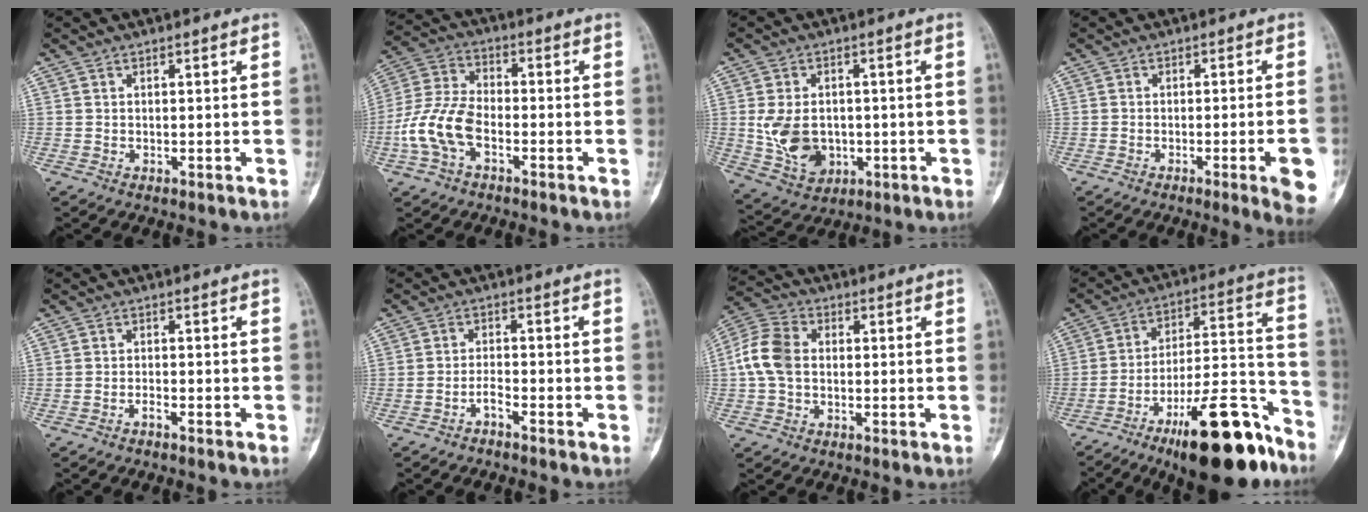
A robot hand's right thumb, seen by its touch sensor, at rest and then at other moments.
{"total": 10.9, "force": [-3.8, 6.2, 8.1], "torque": [-0.176, 0.030, -0.079]}
{"total": 9.8, "force": [-0.7, 7.3, 6.6], "torque": [-0.105, 0.000, 0.007]}
{"total": 7.7, "force": [-2.9, 0.5, 7.1], "torque": [-0.089, 0.001, -0.038]}
{"total": 0.9, "force": [-0.9, -0.1, 0.2], "torque": [-0.007, 0.007, -0.021]}
{"total": 1.9, "force": [-1.7, 0.1, 0.8], "torque": [-0.020, 0.017, -0.038]}
{"total": 8.5, "force": [0.0, 6.2, 5.8], "torque": [-0.120, 0.024, -0.009]}
{"total": 22.9, "force": [-14.8, 6.7, 16.2], "torque": [-0.202, 0.096, -0.234]}